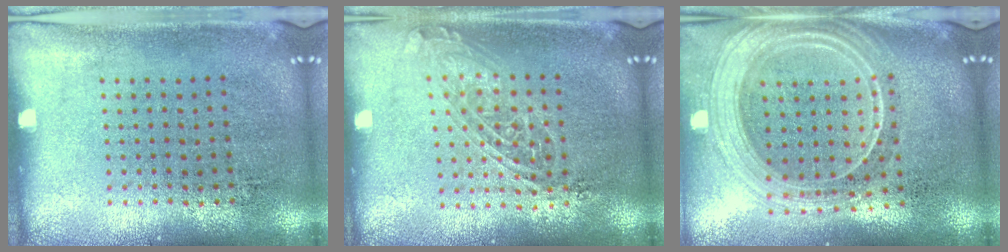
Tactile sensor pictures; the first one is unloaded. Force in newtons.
{"total": 1.4, "press": 1.3, "slide": 0.7}
{"total": 2.5, "press": 2.1, "slide": 1.3}